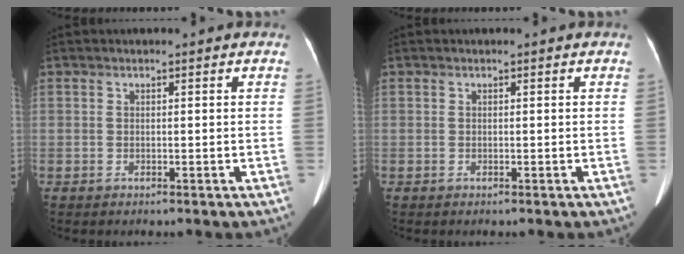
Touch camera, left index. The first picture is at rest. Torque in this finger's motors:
{"motor_torque": [0.01, 0.06, 0.00, 0.00]}